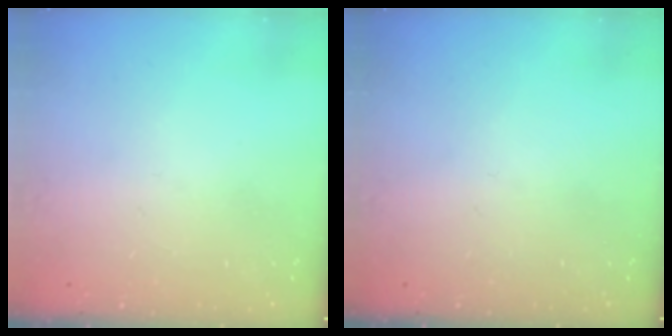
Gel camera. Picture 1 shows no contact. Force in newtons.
{"total": 0.0}